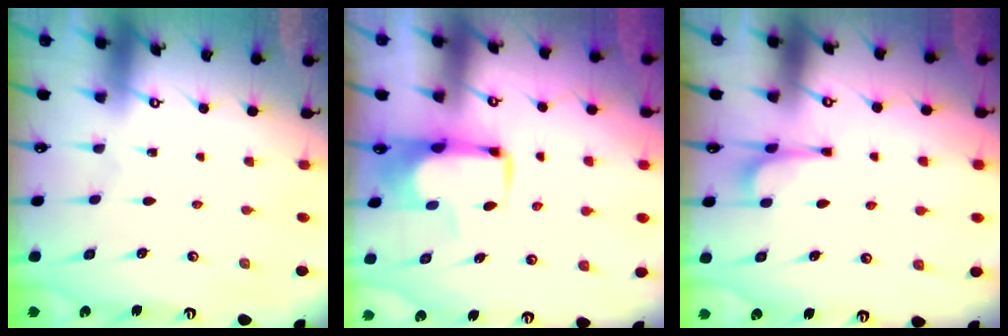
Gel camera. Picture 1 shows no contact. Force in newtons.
{"total": 1.2, "press": 1.0, "slide": 0.5}
{"total": 3.6, "press": 3.5, "slide": 0.6}